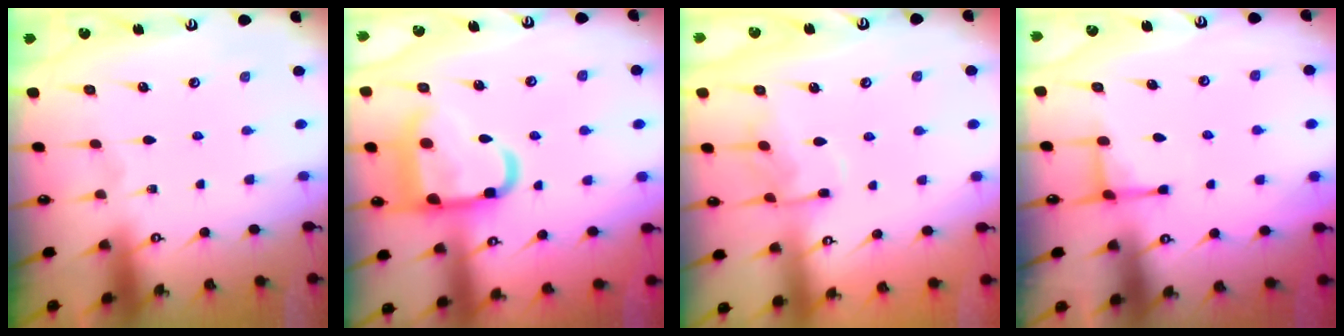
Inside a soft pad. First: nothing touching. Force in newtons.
{"total": 15.1, "press": 15.1, "slide": 1.3}
{"total": 7.6, "press": 7.6, "slide": 0.6}
{"total": 2.5, "press": 2.3, "slide": 0.8}